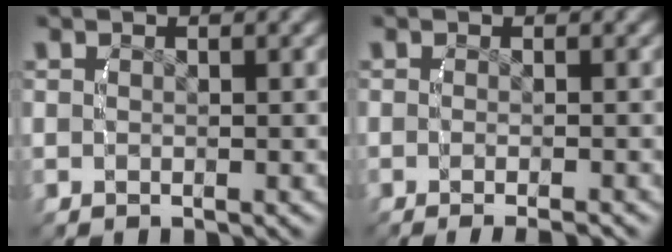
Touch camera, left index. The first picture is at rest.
{"total": 2.6, "force": [-2.2, 0.2, 1.4], "torque": [-0.016, -0.005, -0.029]}